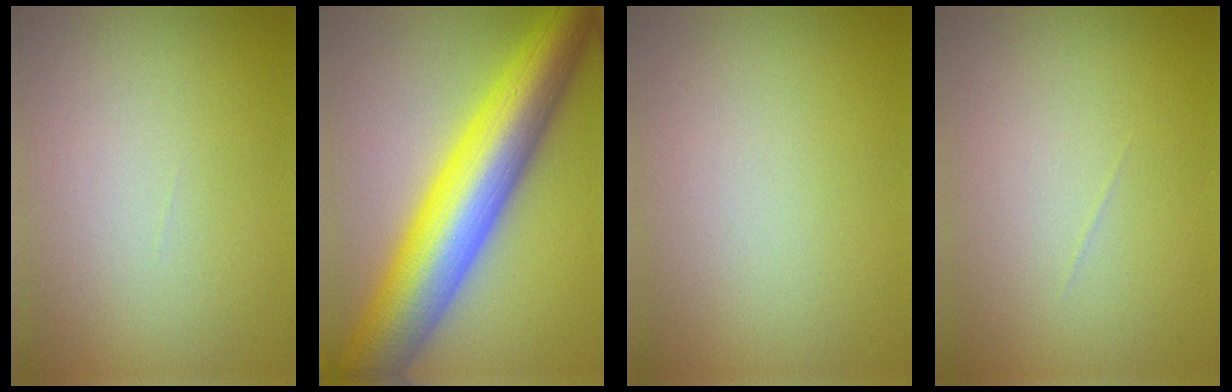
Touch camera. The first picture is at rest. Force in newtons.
{"total": 12.8, "press": 12.8, "slide": 0.2}
{"total": 0.0}
{"total": 0.0}